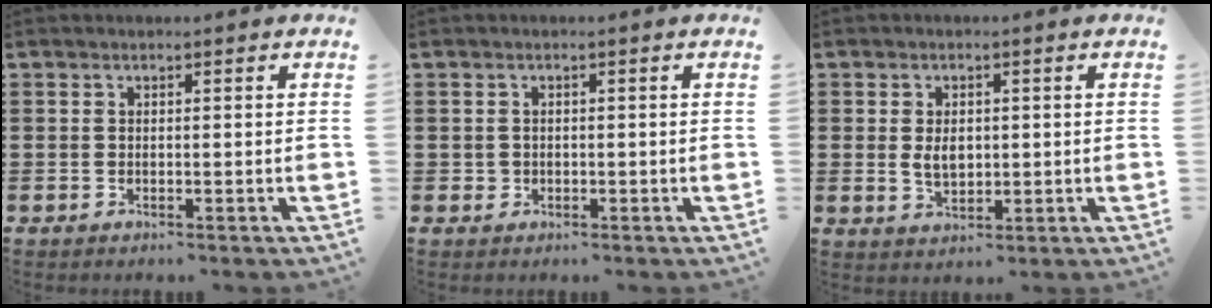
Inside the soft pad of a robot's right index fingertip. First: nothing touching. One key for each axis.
{"total": 0.8, "fx": -0.1, "fy": 0.8, "fz": 0.2, "tx": -0.006, "ty": 0.004, "tz": -0.004}
{"total": 3.3, "fx": 0.2, "fy": 2.1, "fz": 2.4, "tx": -0.043, "ty": 0.005, "tz": 0.001}